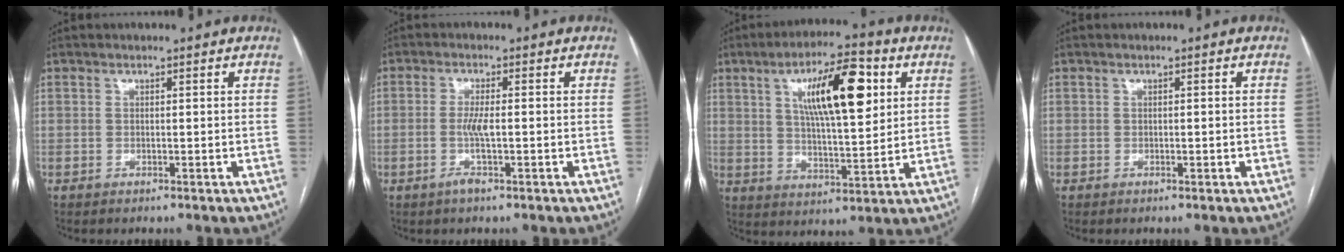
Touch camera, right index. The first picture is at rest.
{"total": 3.4, "force": [-0.9, 0.2, 3.3], "torque": [-0.072, -0.004, -0.019]}
{"total": 14.1, "force": [5.0, 3.4, 12.7], "torque": [-0.215, 0.013, 0.082]}
{"total": 0.6, "force": [-0.2, 0.2, 0.5], "torque": [-0.012, 0.001, 0.001]}